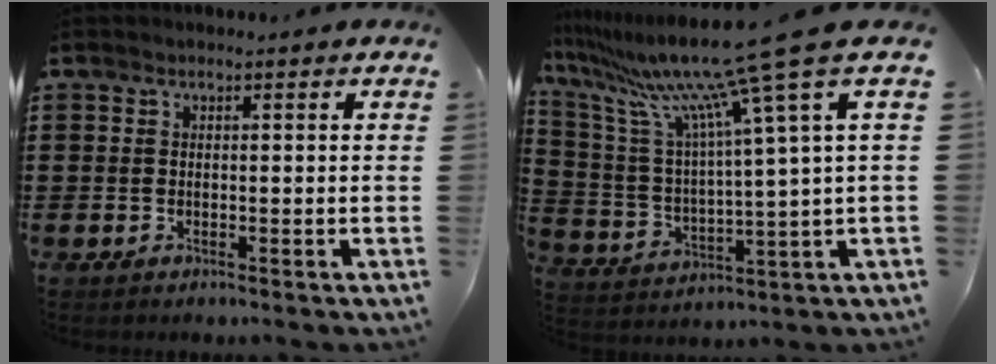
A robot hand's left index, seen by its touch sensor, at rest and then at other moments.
{"total": 14.6, "force": [10.6, -1.2, 10.0], "torque": [-0.224, -0.067, 0.165]}